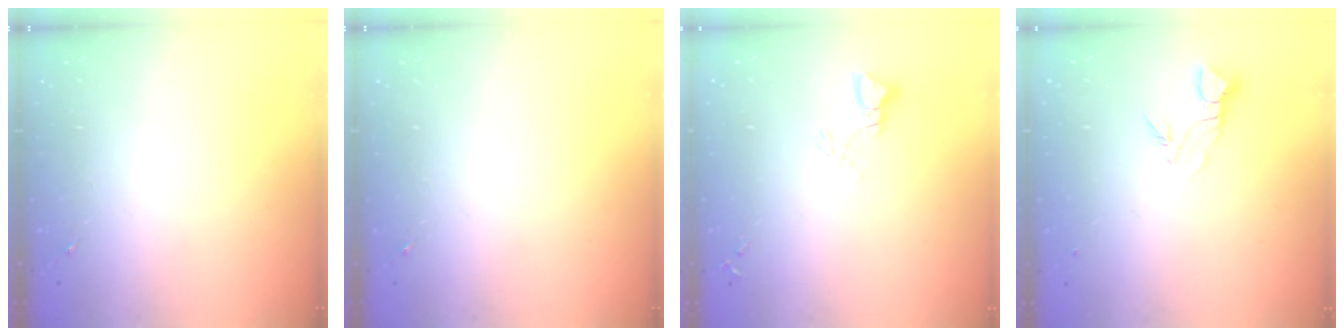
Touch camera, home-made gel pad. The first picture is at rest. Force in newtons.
{"total": 0.0}
{"total": 3.5, "press": 3.4, "slide": 0.3}
{"total": 3.8, "press": 3.8, "slide": 0.2}